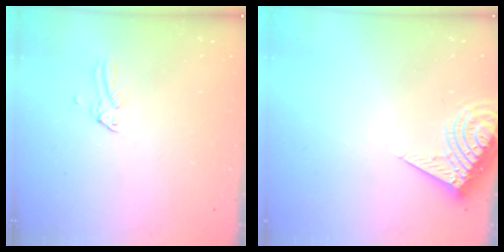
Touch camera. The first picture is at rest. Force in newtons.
{"total": 9.1, "press": 9.0, "slide": 1.2}